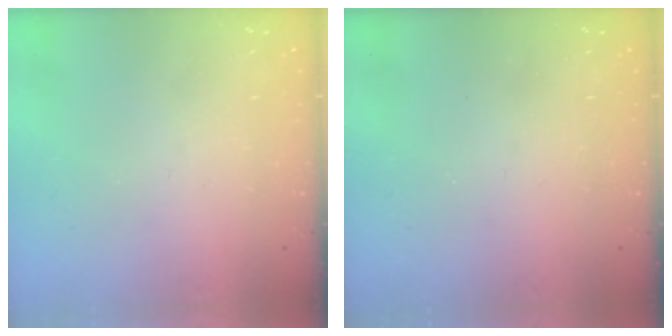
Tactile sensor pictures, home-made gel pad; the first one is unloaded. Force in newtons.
{"total": 2.5, "press": 2.4, "slide": 0.4}